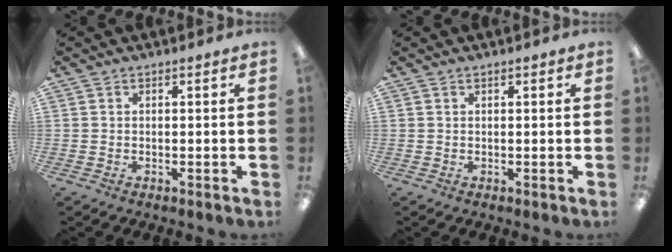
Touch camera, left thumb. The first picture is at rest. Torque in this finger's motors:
{"motor_torque": [-0.24, -0.02, -0.18, 0.02, 0.01]}